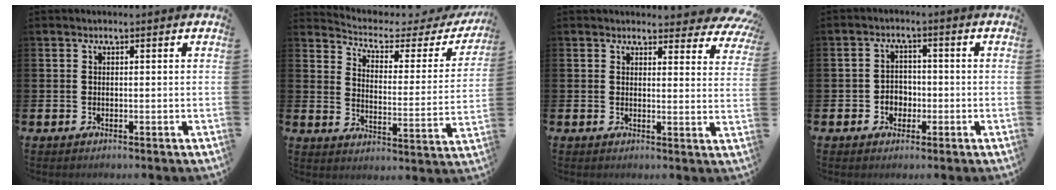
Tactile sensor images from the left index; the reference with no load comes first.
{"total": 4.0, "force": [3.2, 1.7, 1.7], "torque": [-0.056, -0.027, 0.042]}
{"total": 3.4, "force": [3.2, 1.1, 0.5], "torque": [0.003, -0.027, 0.051]}
{"total": 2.8, "force": [-1.0, 2.5, 1.0], "torque": [-0.011, 0.001, -0.027]}